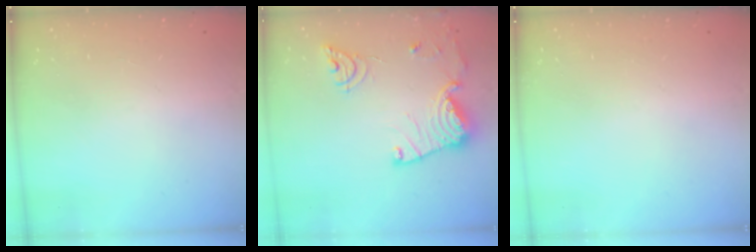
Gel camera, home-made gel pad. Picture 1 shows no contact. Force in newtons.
{"total": 18.4, "press": 18.3, "slide": 1.9}
{"total": 0.0}